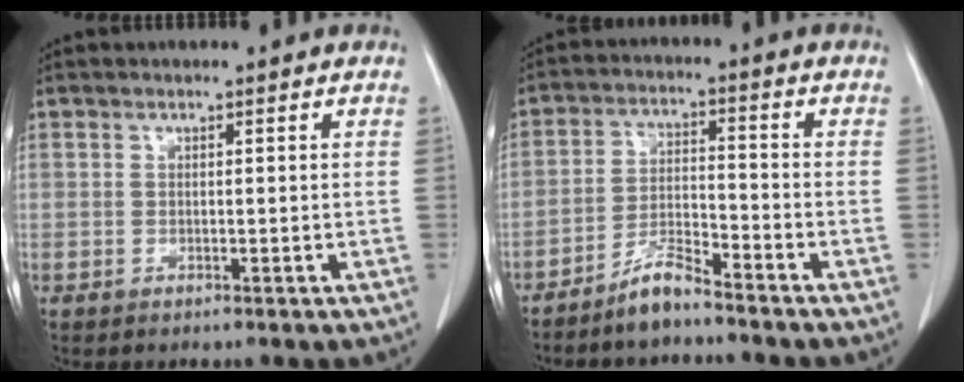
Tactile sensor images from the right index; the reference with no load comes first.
{"total": 5.5, "force": [-4.8, 0.5, 2.7], "torque": [-0.049, -0.008, -0.092]}